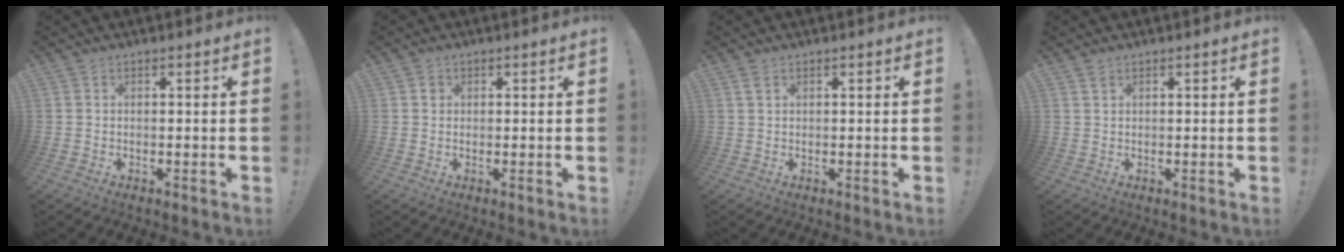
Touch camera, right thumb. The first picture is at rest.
{"total": 1.5, "force": [0.4, 1.4, 0.4], "torque": [0.005, -0.003, 0.005]}
{"total": 1.6, "force": [0.9, 0.8, 1.1], "torque": [-0.020, 0.000, 0.017]}
{"total": 1.2, "force": [0.8, 0.5, 0.7], "torque": [-0.013, -0.001, 0.014]}